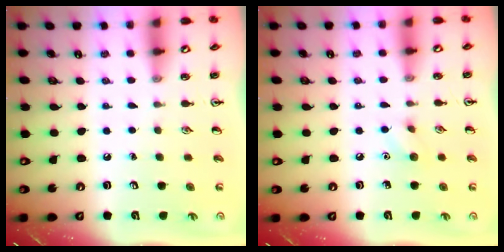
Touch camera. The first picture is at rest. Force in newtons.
{"total": 6.0, "press": 5.7, "slide": 1.6}